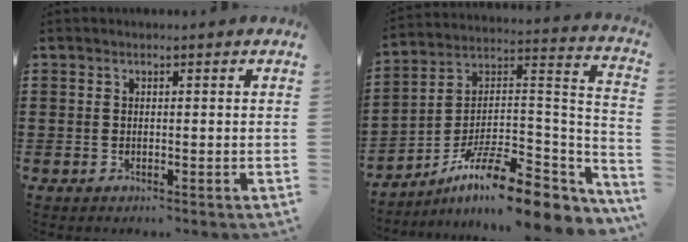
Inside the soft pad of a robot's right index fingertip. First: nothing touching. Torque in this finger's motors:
{"motor_torque": [1.08, 1.05, 1.05, 0.21]}